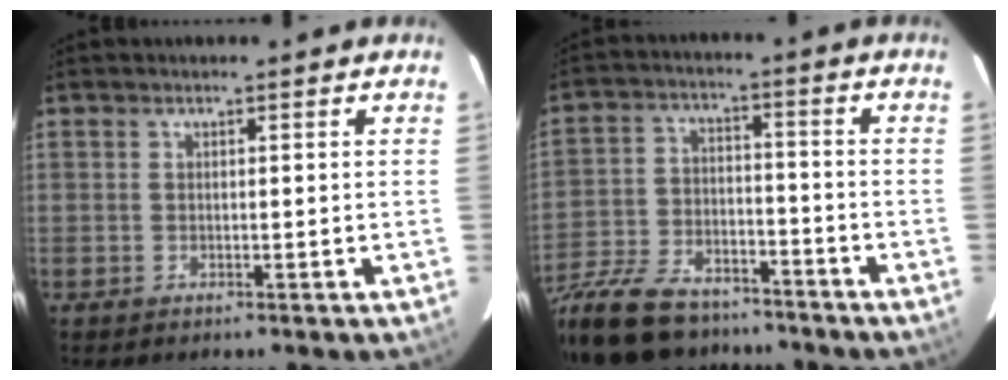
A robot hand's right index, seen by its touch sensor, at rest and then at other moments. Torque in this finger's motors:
{"motor_torque": [1.12, -1.02, 0.20, 0.05]}